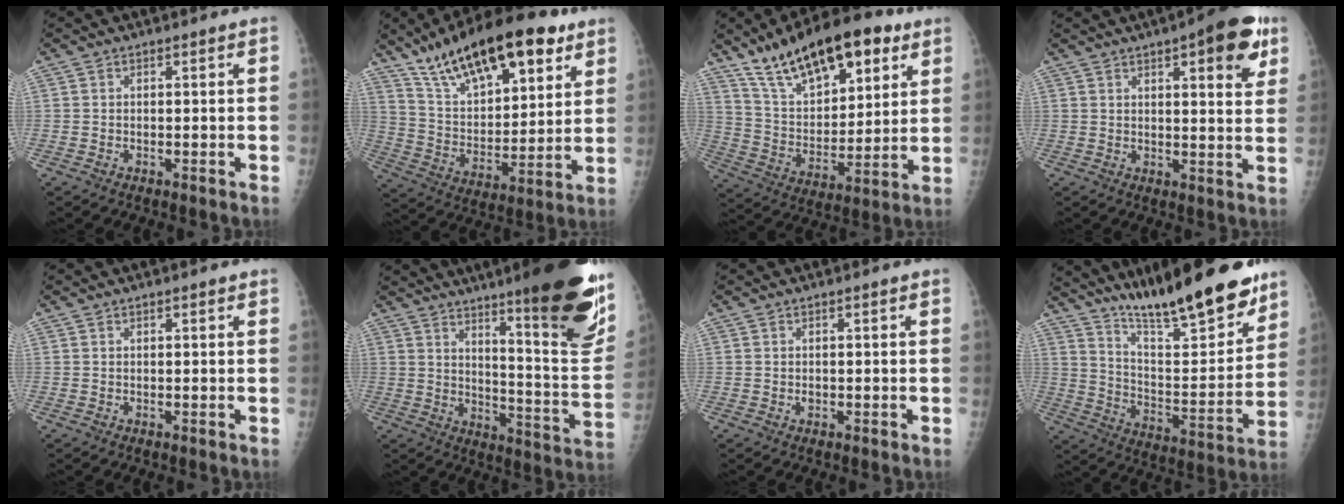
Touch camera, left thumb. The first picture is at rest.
{"total": 24.3, "force": [15.0, 9.7, 16.5], "torque": [-0.240, -0.039, 0.257]}
{"total": 22.3, "force": [13.5, 9.7, 14.8], "torque": [-0.207, -0.042, 0.236]}
{"total": 12.6, "force": [6.2, 4.0, 10.2], "torque": [-0.101, -0.018, 0.073]}
{"total": 0.9, "force": [0.5, 0.2, 0.7], "torque": [-0.011, 0.000, 0.008]}
{"total": 25.2, "force": [15.4, 3.5, 19.6], "torque": [-0.243, -0.080, 0.220]}
{"total": 0.8, "force": [0.1, 0.5, 0.6], "torque": [-0.004, 0.001, 0.003]}
{"total": 23.7, "force": [18.1, 4.9, 14.4], "torque": [-0.196, -0.092, 0.298]}